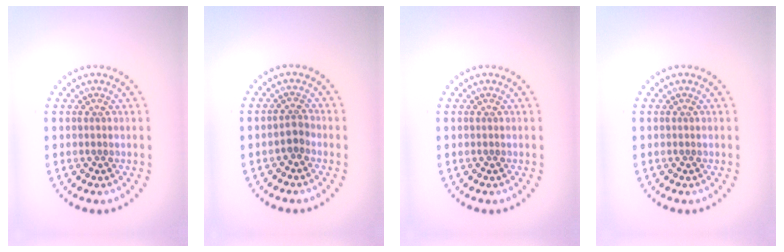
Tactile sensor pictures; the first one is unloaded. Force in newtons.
{"total": 1.2, "press": 1.0, "slide": 0.8}
{"total": 0.0}
{"total": 0.0}